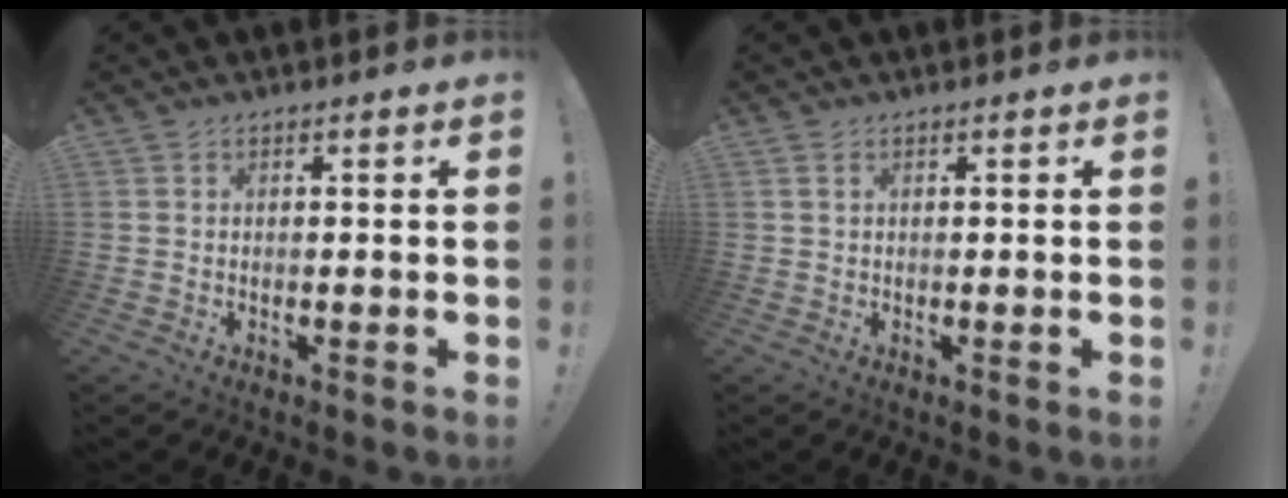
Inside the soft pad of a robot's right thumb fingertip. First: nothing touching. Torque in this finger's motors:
{"motor_torque": [0.02, 0.03, -0.04, -0.03, 0.00]}